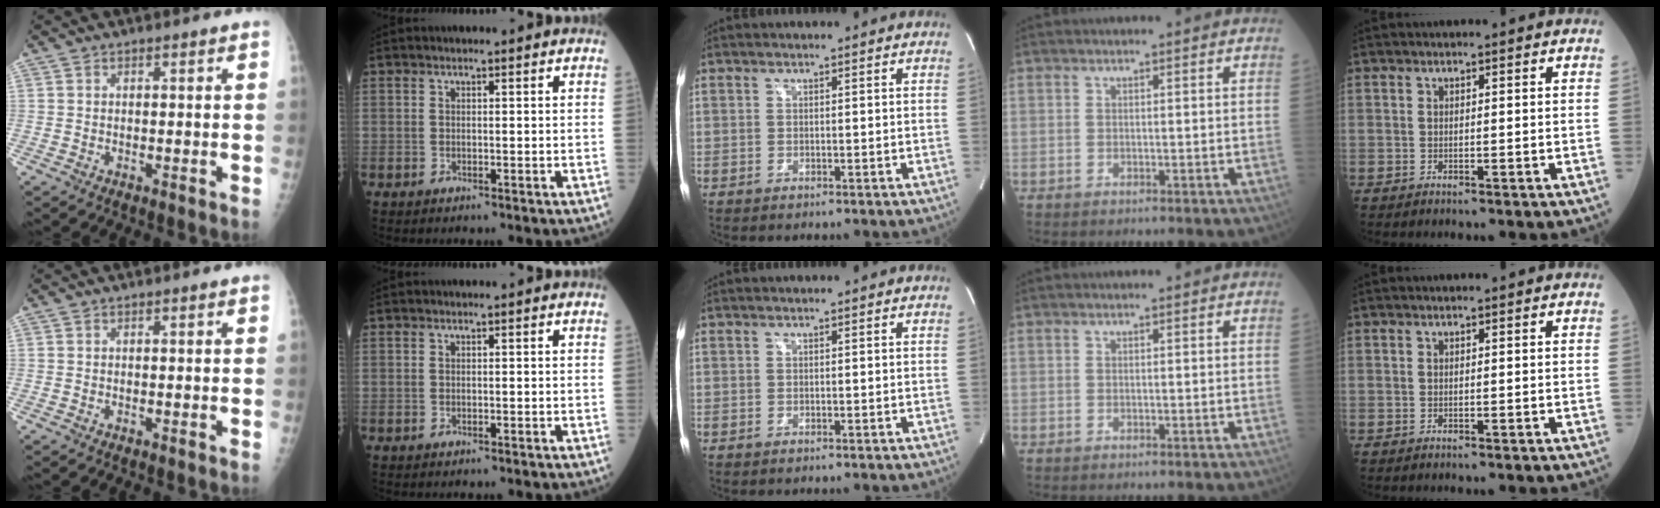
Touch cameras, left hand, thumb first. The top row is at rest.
{}